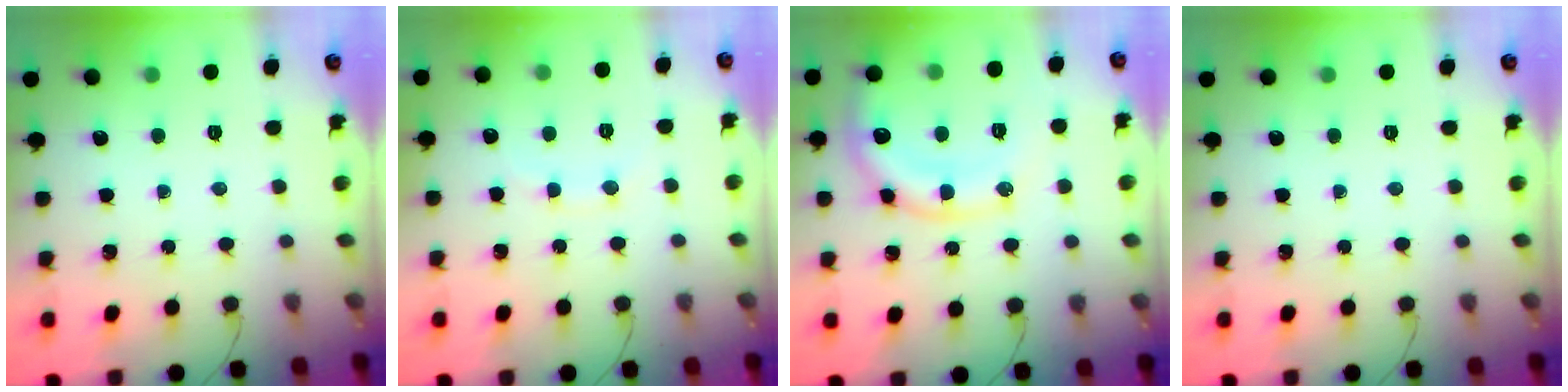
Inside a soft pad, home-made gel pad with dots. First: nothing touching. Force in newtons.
{"total": 4.9, "press": 4.8, "slide": 1.0}
{"total": 13.8, "press": 13.7, "slide": 1.5}
{"total": 0.0}